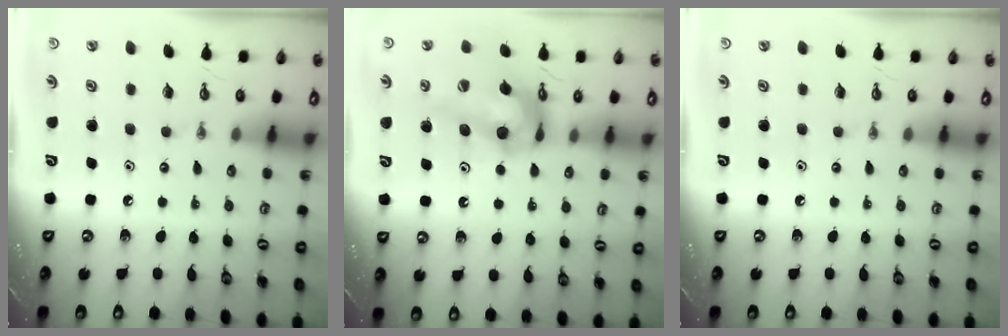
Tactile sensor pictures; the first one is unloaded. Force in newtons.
{"total": 14.2, "press": 14.2, "slide": 1.5}
{"total": 0.0}